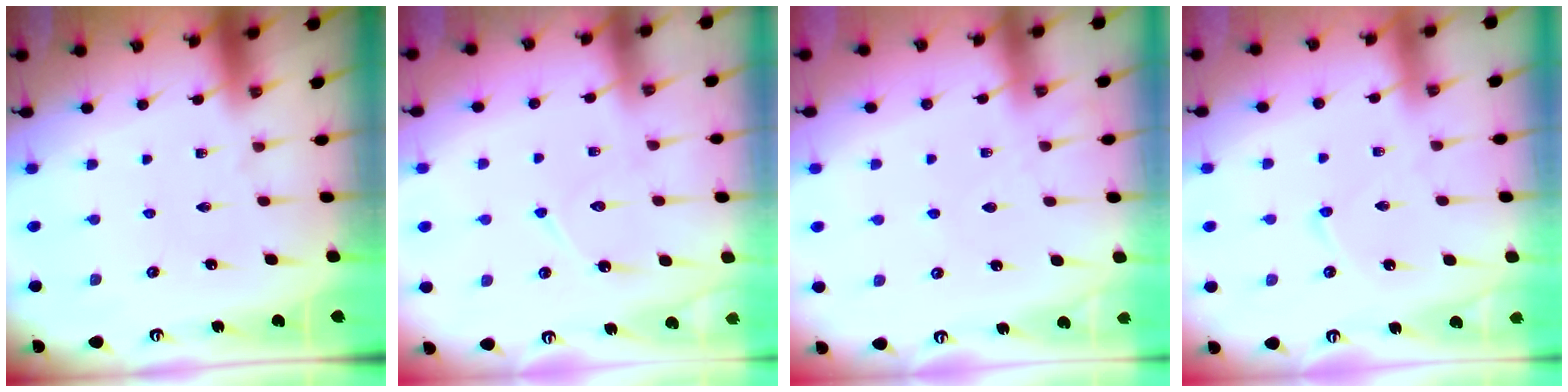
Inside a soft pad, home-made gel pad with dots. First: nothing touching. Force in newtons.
{"total": 8.1, "press": 8.1, "slide": 0.7}
{"total": 4.4, "press": 4.4, "slide": 0.7}
{"total": 2.9, "press": 2.9, "slide": 0.3}